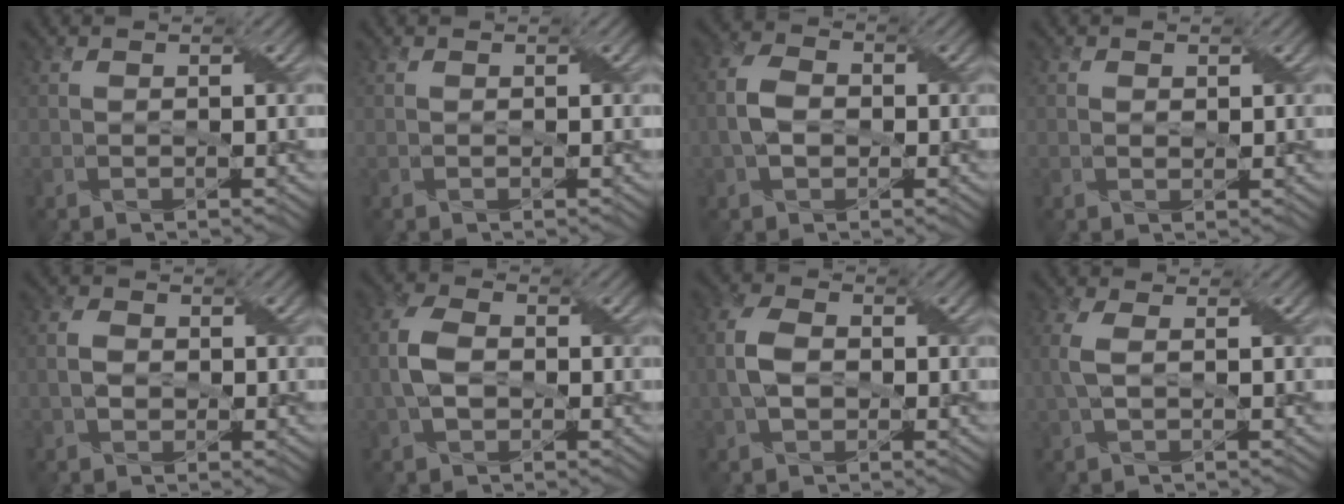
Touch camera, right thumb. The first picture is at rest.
{"total": 0.0}
{"total": 4.7, "force": [-0.6, 3.3, 3.3], "torque": [-0.083, 0.003, -0.016]}
{"total": 1.0, "force": [0.4, 0.8, 0.6], "torque": [-0.014, -0.003, 0.011]}
{"total": 2.7, "force": [-0.3, 2.2, 1.7], "torque": [-0.046, 0.003, -0.009]}
{"total": 5.7, "force": [-0.5, 3.8, 4.2], "torque": [-0.111, 0.005, -0.017]}
{"total": 5.2, "force": [-0.5, 3.6, 3.8], "torque": [-0.098, 0.004, -0.014]}
{"total": 3.0, "force": [0.4, 1.4, 2.7], "torque": [-0.079, 0.008, 0.005]}